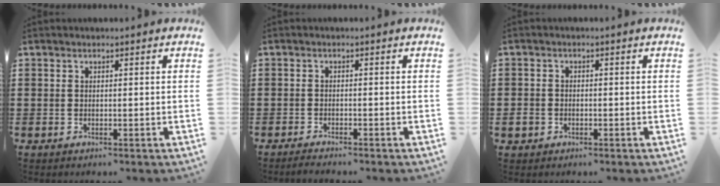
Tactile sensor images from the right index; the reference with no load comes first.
{"total": 1.2, "force": [-1.2, 0.0, 0.0], "torque": [-0.003, 0.002, -0.025]}
{"total": 1.8, "force": [-0.8, 1.5, 0.6], "torque": [-0.014, 0.002, -0.018]}